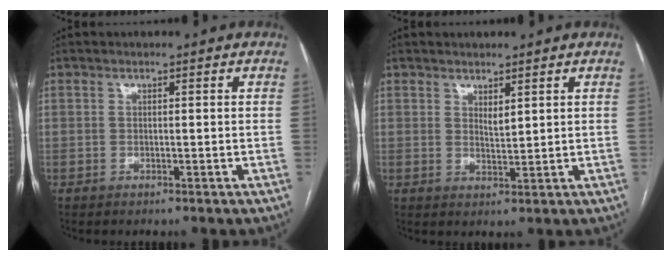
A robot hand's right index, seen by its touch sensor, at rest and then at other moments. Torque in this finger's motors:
{"motor_torque": [-0.07, 0.02, 0.04, 0.00]}